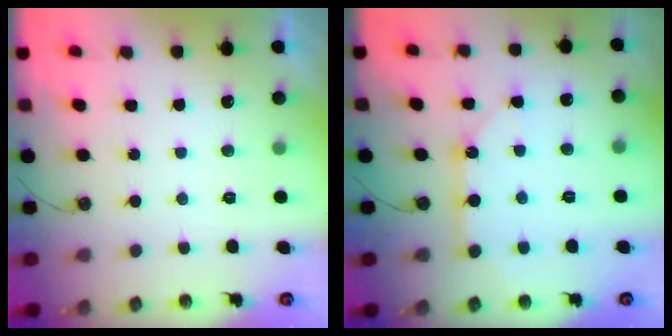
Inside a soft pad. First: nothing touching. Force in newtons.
{"total": 10.1, "press": 10.0, "slide": 1.1}